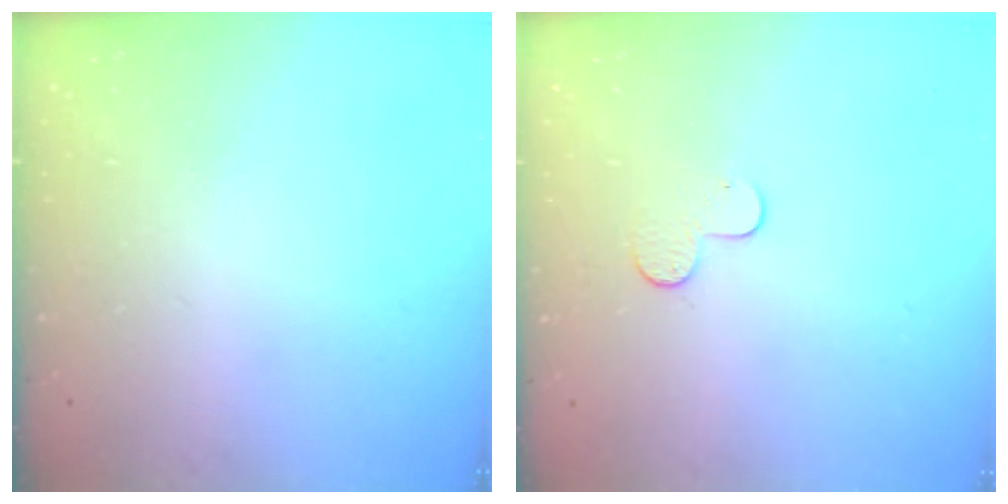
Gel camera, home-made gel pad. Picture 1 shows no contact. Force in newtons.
{"total": 5.9, "press": 5.9, "slide": 0.4}